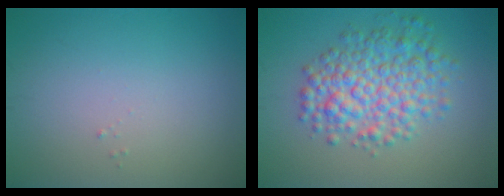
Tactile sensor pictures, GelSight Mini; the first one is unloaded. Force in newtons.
{"total": 6.0, "press": 6.0, "slide": 0.1}